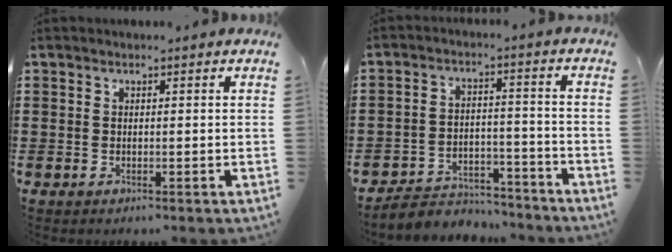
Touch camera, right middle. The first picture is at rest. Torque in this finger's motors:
{"motor_torque": [1.19, 0.09, 0.02, 0.00]}